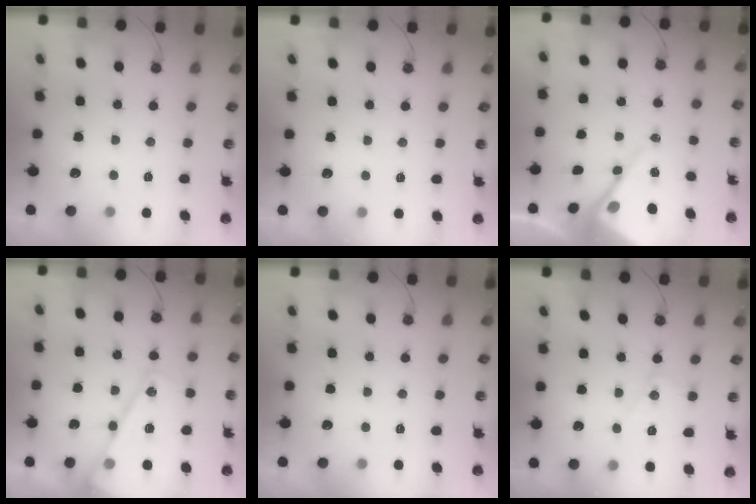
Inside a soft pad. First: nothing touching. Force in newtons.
{"total": 2.6, "press": 2.6, "slide": 0.4}
{"total": 9.5, "press": 9.5, "slide": 1.0}
{"total": 20.7, "press": 20.6, "slide": 2.0}
{"total": 0.0}
{"total": 8.6, "press": 8.6, "slide": 0.6}